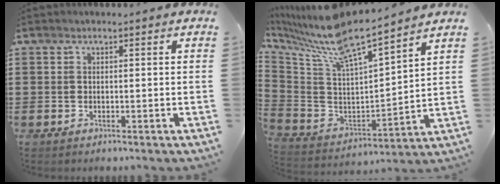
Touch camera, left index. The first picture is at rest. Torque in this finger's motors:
{"motor_torque": [1.16, 0.98, 0.48, 0.21]}